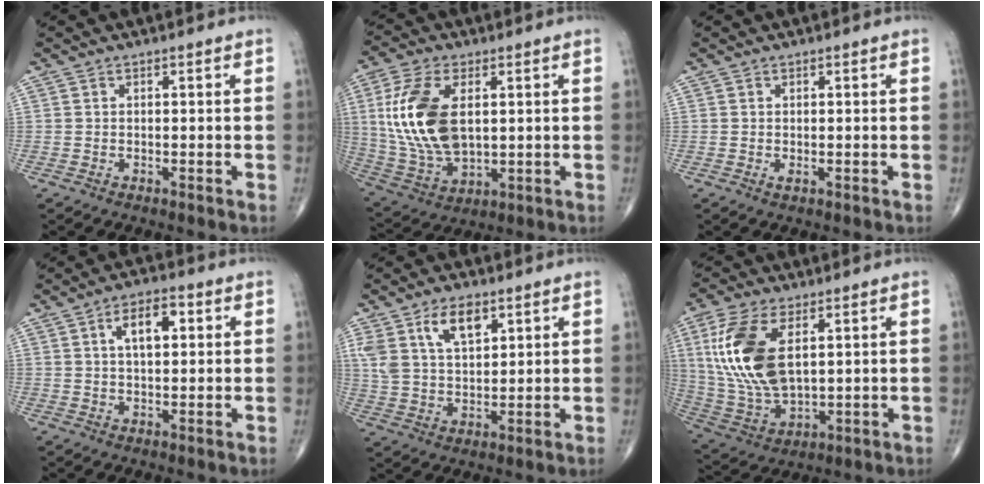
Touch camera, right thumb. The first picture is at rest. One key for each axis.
{"total": 17.0, "fx": 2.9, "fy": 9.4, "fz": 13.9, "tx": -0.285, "ty": -0.011, "tz": 0.065}
{"total": 0.6, "fx": -0.1, "fy": 0.3, "fz": 0.5, "tx": -0.007, "ty": -0.001, "tz": -0.001}
{"total": 7.0, "fx": 2.0, "fy": 3.4, "fz": 5.7, "tx": -0.086, "ty": 0.007, "tz": 0.030}
{"total": 9.6, "fx": 5.0, "fy": 5.1, "fz": 6.5, "tx": -0.110, "ty": -0.017, "tz": 0.100}
{"total": 17.3, "fx": 4.6, "fy": 8.9, "fz": 14.1, "tx": -0.297, "ty": -0.016, "tz": 0.098}